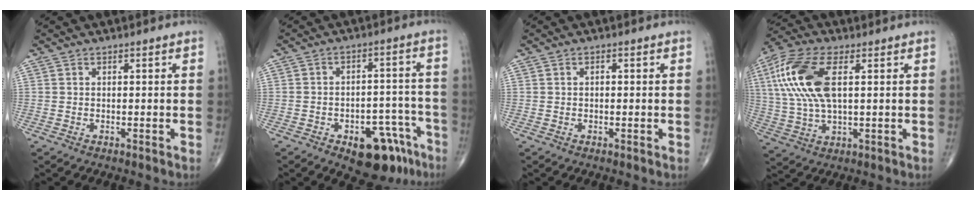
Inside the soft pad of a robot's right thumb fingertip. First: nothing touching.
{"total": 12.8, "force": [-7.5, 6.6, 8.0], "torque": [-0.068, 0.059, -0.095]}
{"total": 0.7, "force": [0.1, 0.4, 0.6], "torque": [-0.012, 0.001, 0.001]}
{"total": 16.0, "force": [3.8, 7.2, 13.7], "torque": [-0.310, 0.008, 0.072]}